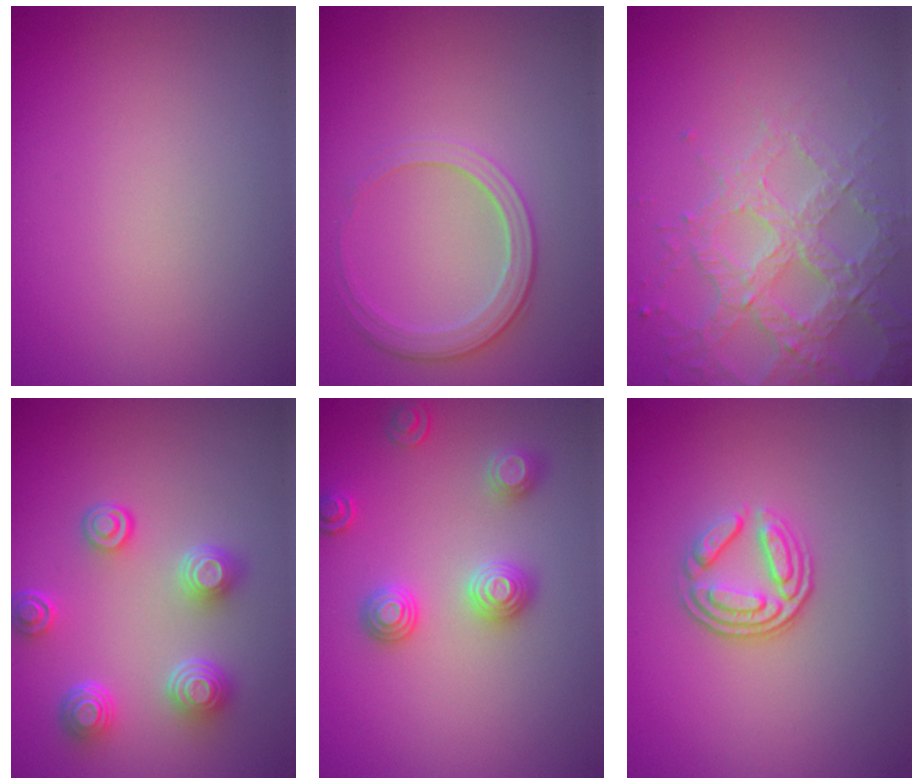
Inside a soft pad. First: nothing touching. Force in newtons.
{"total": 2.8, "press": 2.7, "slide": 0.8}
{"total": 4.4, "press": 4.1, "slide": 1.6}
{"total": 4.5, "press": 3.5, "slide": 2.8}
{"total": 3.0, "press": 2.9, "slide": 0.6}
{"total": 3.5, "press": 2.6, "slide": 2.3}